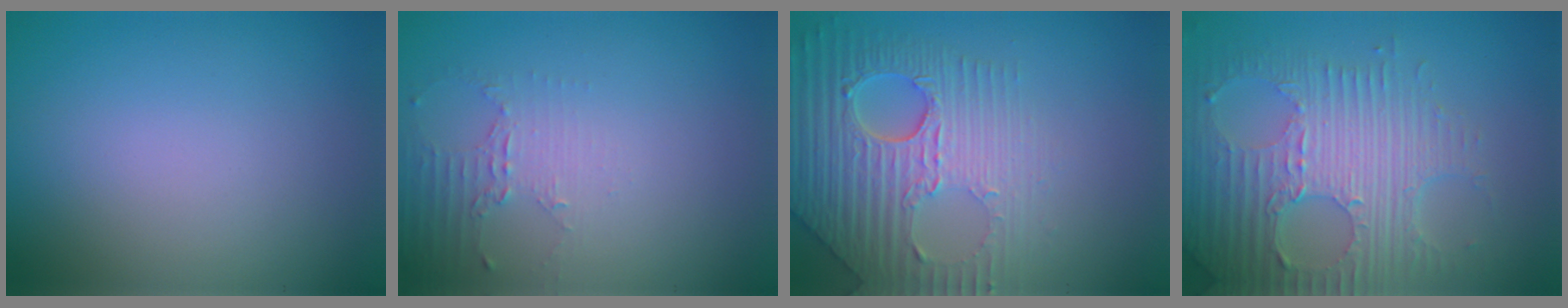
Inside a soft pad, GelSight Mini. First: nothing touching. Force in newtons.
{"total": 2.0, "press": 1.5, "slide": 1.4}
{"total": 6.7, "press": 5.5, "slide": 4.0}
{"total": 8.0, "press": 5.7, "slide": 5.6}